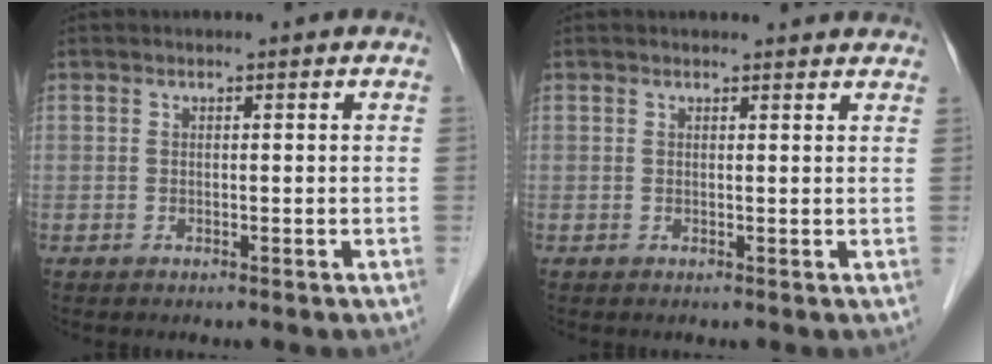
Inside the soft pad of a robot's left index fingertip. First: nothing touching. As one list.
[{"total": 4.5, "force": [4.3, 0.7, 0.8], "torque": [-0.009, 0.012, 0.040]}]